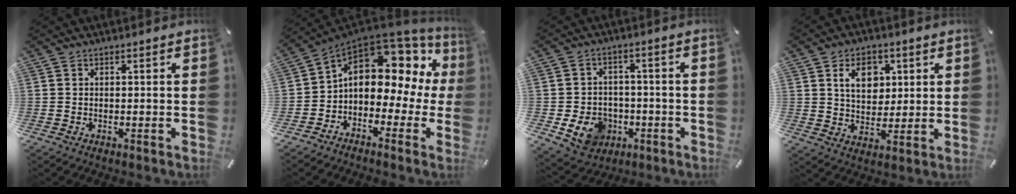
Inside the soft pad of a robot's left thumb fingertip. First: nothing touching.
{"total": 10.7, "force": [3.1, 7.6, 6.9], "torque": [-0.110, -0.033, 0.046]}
{"total": 9.5, "force": [-3.2, 8.1, 3.9], "torque": [-0.075, 0.022, -0.052]}
{"total": 8.9, "force": [3.2, 6.8, 4.7], "torque": [-0.067, 0.001, 0.052]}